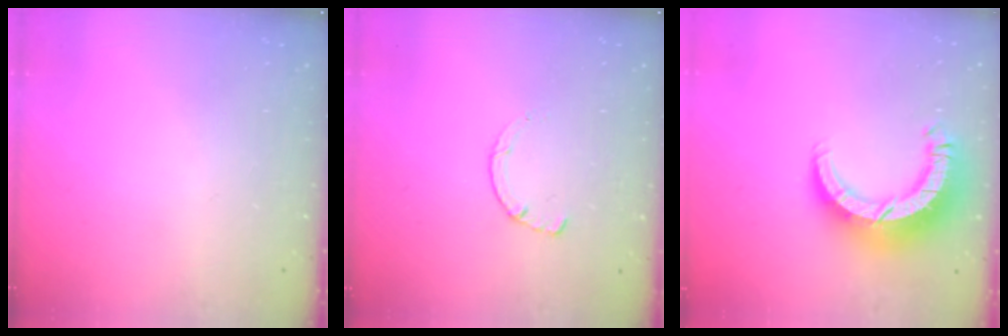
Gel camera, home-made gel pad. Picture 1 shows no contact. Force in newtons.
{"total": 1.8, "press": 1.7, "slide": 0.3}
{"total": 11.5, "press": 11.5, "slide": 1.1}